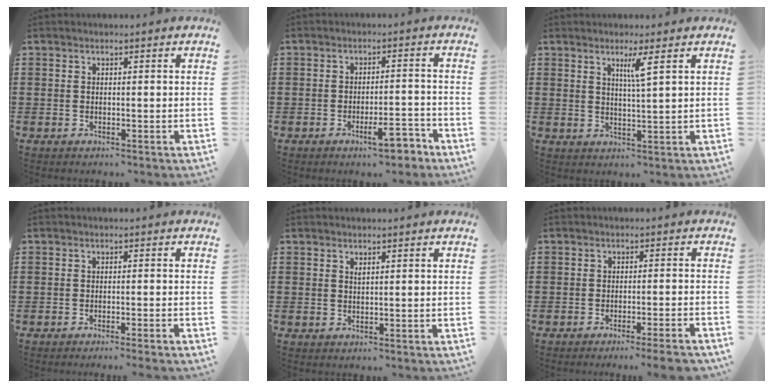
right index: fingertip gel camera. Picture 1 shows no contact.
{"total": 5.4, "force": [-3.8, 1.5, 3.6], "torque": [-0.055, 0.005, -0.064]}
{"total": 3.2, "force": [1.8, -0.3, 2.6], "torque": [-0.047, -0.009, 0.026]}
{"total": 1.4, "force": [-1.1, -0.5, 0.7], "torque": [-0.013, -0.004, -0.021]}
{"total": 0.6, "force": [0.4, 0.1, 0.4], "torque": [-0.010, 0.000, 0.009]}
{"total": 2.9, "force": [-2.3, -0.7, 1.6], "torque": [-0.026, -0.009, -0.045]}